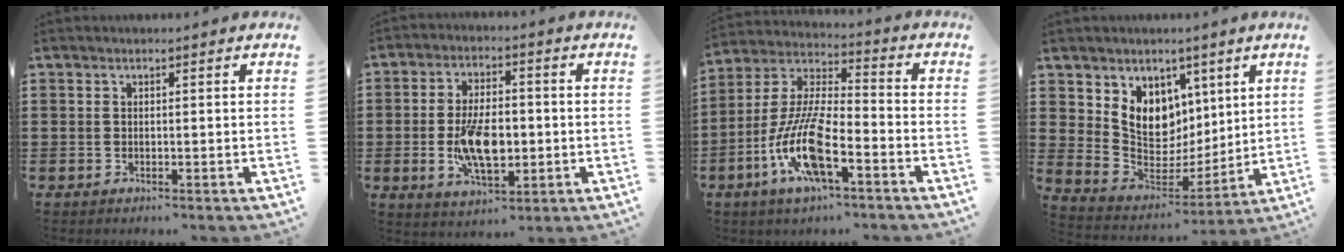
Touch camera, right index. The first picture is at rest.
{"total": 9.2, "force": [-1.6, 4.6, 7.8], "torque": [-0.151, 0.001, -0.030]}
{"total": 12.4, "force": [-5.7, 3.6, 10.4], "torque": [-0.244, -0.012, -0.114]}
{"total": 9.3, "force": [4.7, 7.5, 2.7], "torque": [-0.076, -0.044, 0.094]}